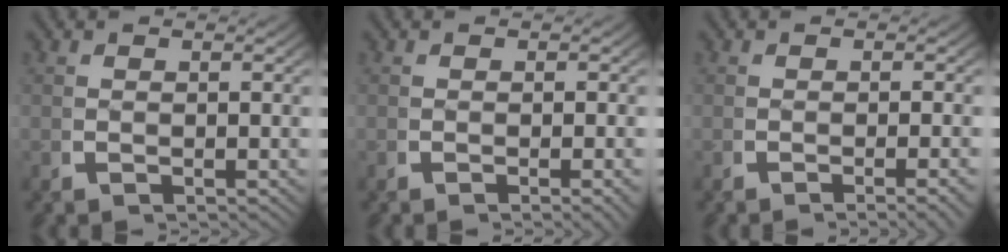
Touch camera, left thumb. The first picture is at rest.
{"total": 1.4, "force": [-0.5, 0.1, 1.3], "torque": [-0.020, 0.004, -0.009]}
{"total": 2.3, "force": [-1.3, 0.2, 1.8], "torque": [-0.029, 0.002, -0.022]}